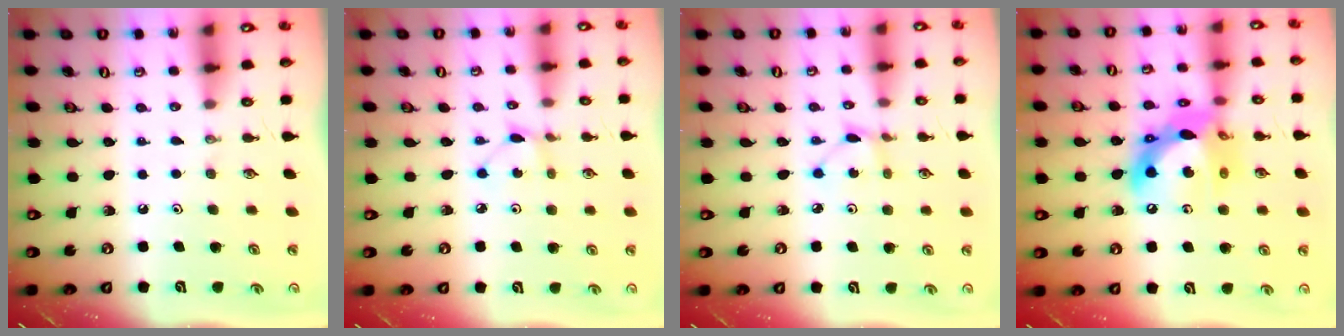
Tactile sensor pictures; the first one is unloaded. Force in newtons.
{"total": 2.2, "press": 2.2, "slide": 0.3}
{"total": 1.5, "press": 1.5, "slide": 0.2}
{"total": 16.4, "press": 16.4, "slide": 1.7}